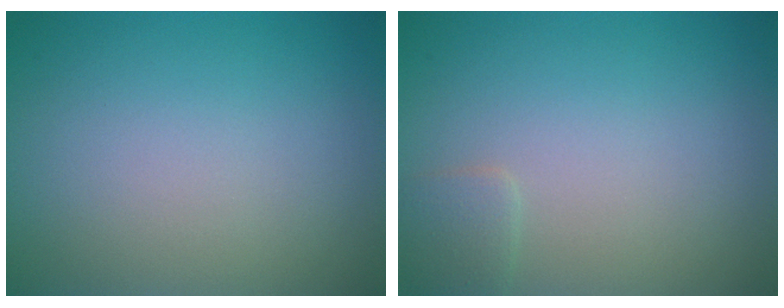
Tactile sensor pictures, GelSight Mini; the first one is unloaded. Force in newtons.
{"total": 1.1, "press": 1.1, "slide": 0.1}